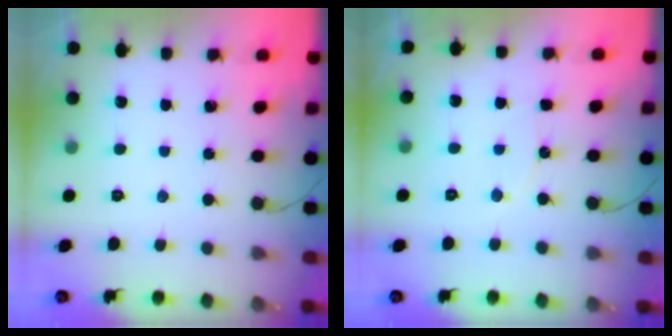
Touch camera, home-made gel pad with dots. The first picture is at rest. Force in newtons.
{"total": 7.5, "press": 7.2, "slide": 2.0}